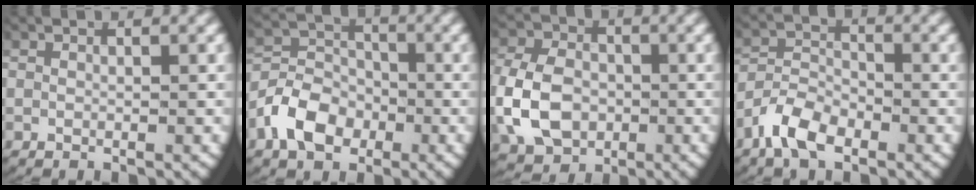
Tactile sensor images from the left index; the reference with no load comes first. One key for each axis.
{"total": 6.8, "fx": -2.5, "fy": 5.4, "fz": 3.3, "tx": -0.063, "ty": -0.012, "tz": -0.046}
{"total": 6.9, "fx": -1.1, "fy": 5.5, "fz": 4.0, "tx": -0.092, "ty": -0.019, "tz": -0.013}
{"total": 5.3, "fx": -3.2, "fy": 3.4, "fz": 2.6, "tx": -0.052, "ty": -0.011, "tz": -0.058}